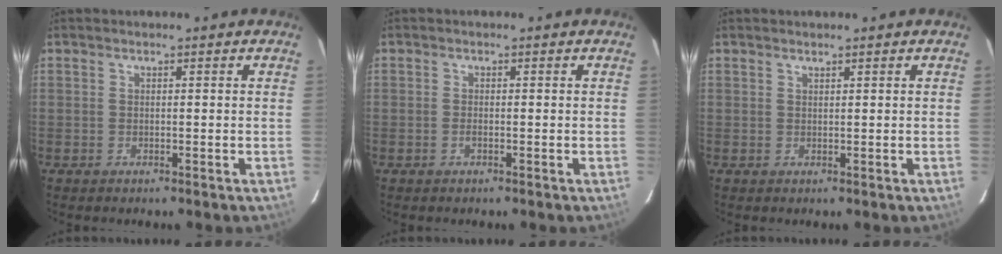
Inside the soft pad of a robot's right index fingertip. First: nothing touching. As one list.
[{"total": 0.9, "force": [-0.4, 0.3, 0.7], "torque": [-0.017, 0.000, -0.008]}, {"total": 0.5, "force": [0.5, 0.0, 0.1], "torque": [-0.003, 0.001, 0.009]}]